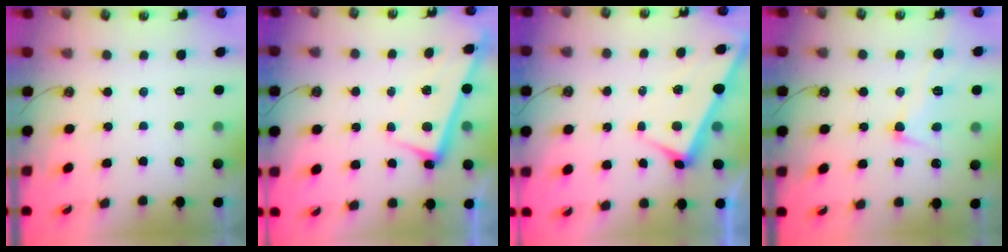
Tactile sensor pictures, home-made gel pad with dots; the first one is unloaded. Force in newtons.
{"total": 2.5, "press": 2.3, "slide": 1.0}
{"total": 2.8, "press": 2.7, "slide": 0.6}
{"total": 4.6, "press": 4.5, "slide": 0.7}